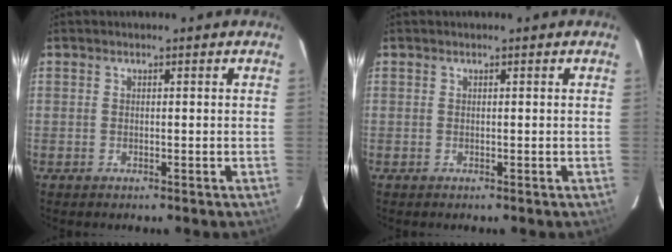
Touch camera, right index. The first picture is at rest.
{"total": 0.0}